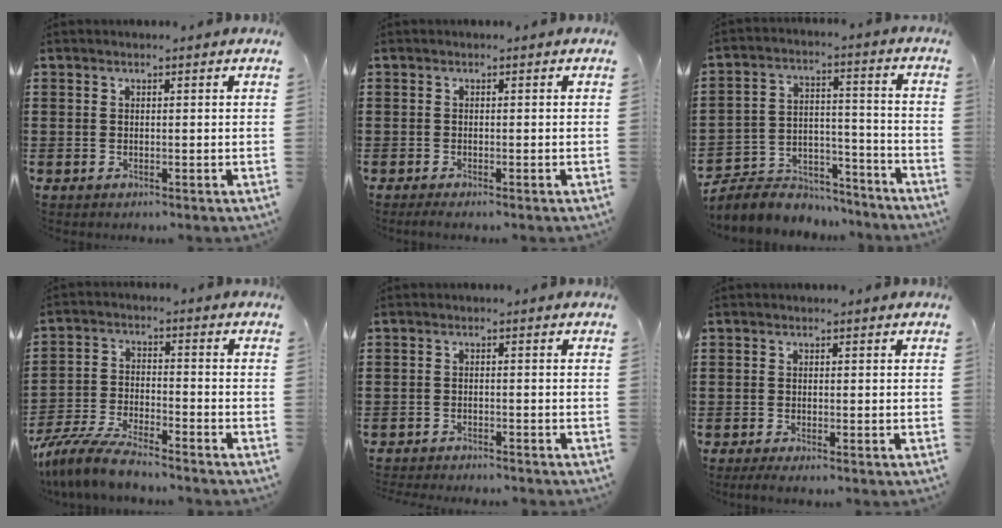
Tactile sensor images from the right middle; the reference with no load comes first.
{"total": 0.6, "force": [-0.4, 0.0, 0.4], "torque": [-0.007, -0.007, -0.006]}
{"total": 7.2, "force": [-6.7, 2.4, 0.8], "torque": [-0.027, 0.015, -0.136]}
{"total": 7.2, "force": [-6.7, 1.0, 2.7], "torque": [-0.064, 0.006, -0.130]}
{"total": 1.8, "force": [-1.8, 0.0, 0.0], "torque": [-0.004, 0.001, -0.039]}
{"total": 0.9, "force": [-0.6, 0.0, 0.6], "torque": [-0.009, -0.006, -0.009]}